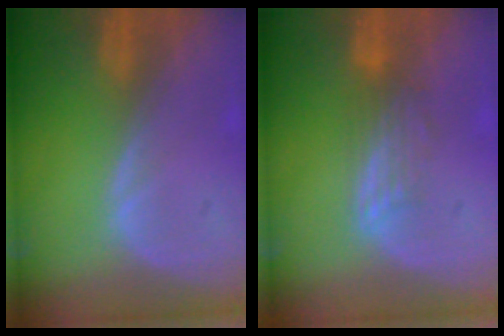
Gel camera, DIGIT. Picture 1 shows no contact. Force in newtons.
{"total": 3.3, "press": 3.1, "slide": 1.2}